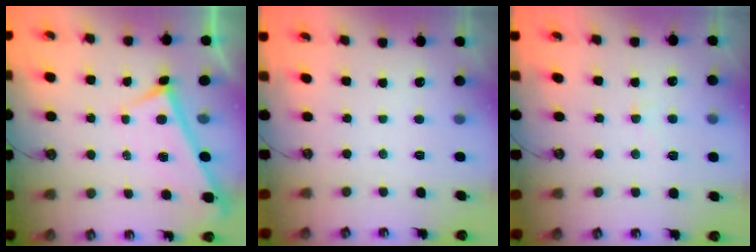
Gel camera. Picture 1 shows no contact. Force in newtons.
{"total": 0.0}
{"total": 3.9, "press": 3.8, "slide": 0.5}